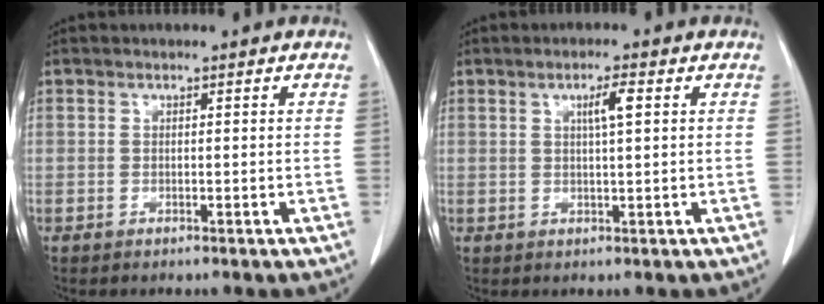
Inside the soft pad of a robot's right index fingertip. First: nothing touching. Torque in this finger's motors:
{"motor_torque": [0.09, 0.06, 0.01, 0.03]}